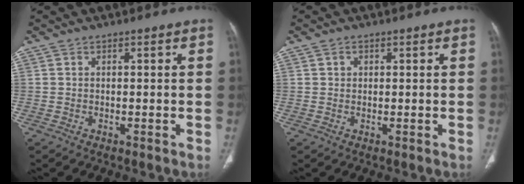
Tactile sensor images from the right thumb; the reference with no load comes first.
{"total": 1.2, "force": [0.5, 1.1, 0.4], "torque": [0.000, -0.001, 0.008]}